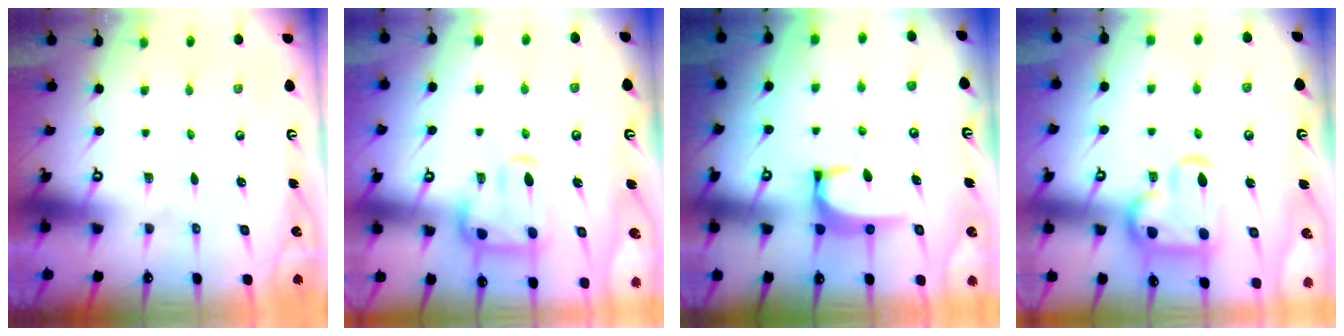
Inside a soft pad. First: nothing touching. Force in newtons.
{"total": 7.0, "press": 6.8, "slide": 1.6}
{"total": 3.5, "press": 3.5, "slide": 0.6}
{"total": 6.0, "press": 5.9, "slide": 0.9}